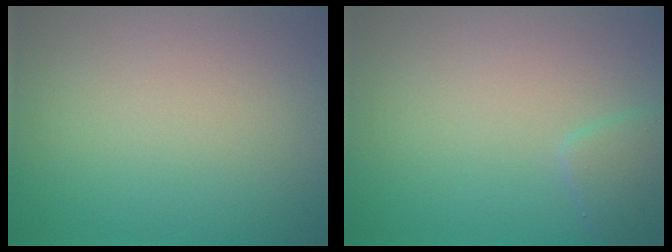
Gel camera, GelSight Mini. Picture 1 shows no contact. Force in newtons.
{"total": 1.5, "press": 1.5, "slide": 0.1}